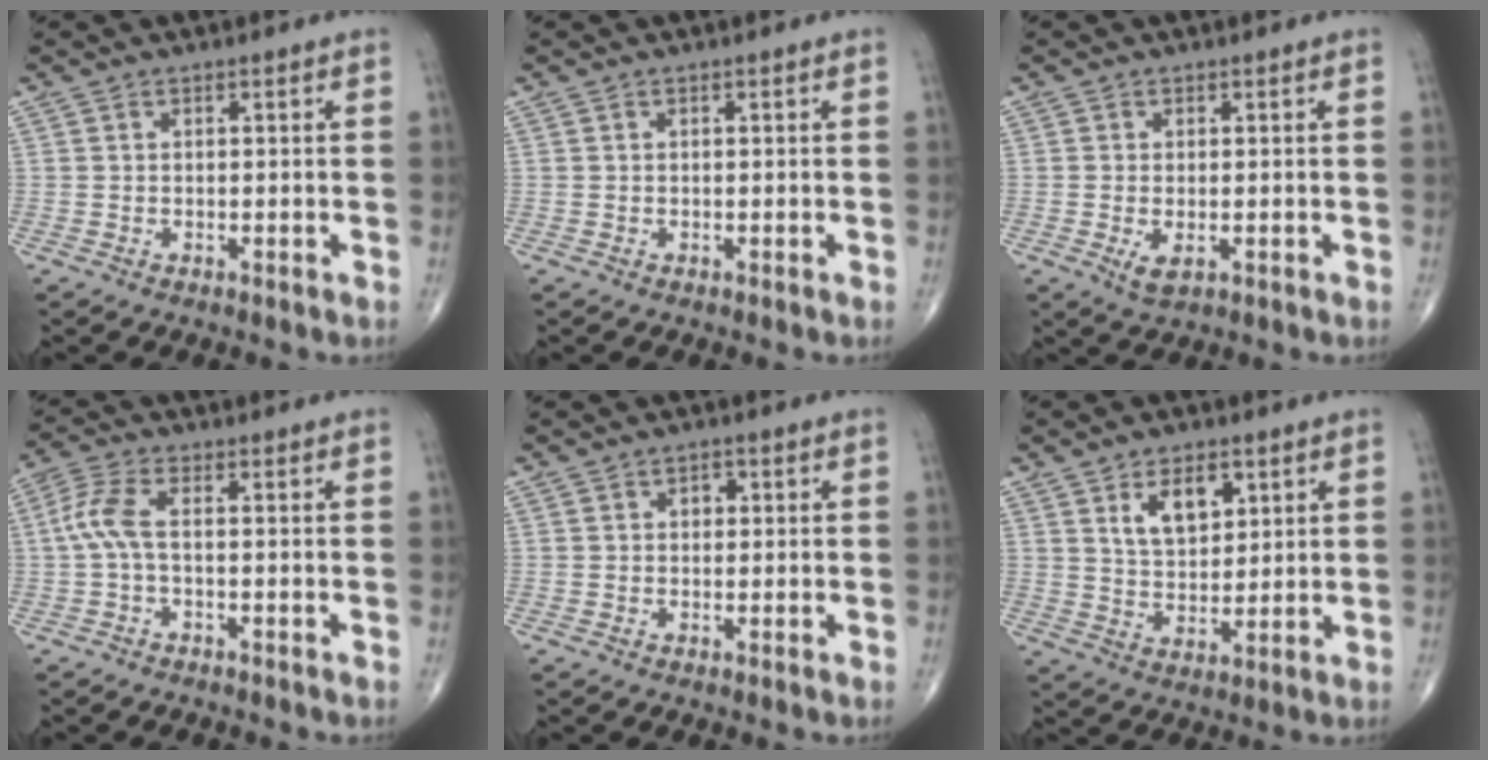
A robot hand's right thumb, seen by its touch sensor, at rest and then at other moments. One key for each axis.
{"total": 0.0}
{"total": 2.8, "fx": -0.8, "fy": 1.3, "fz": 2.3, "tx": -0.043, "ty": -0.008, "tz": -0.008}
{"total": 5.3, "fx": -0.4, "fy": 1.9, "fz": 4.9, "tx": -0.127, "ty": 0.016, "tz": -0.016}
{"total": 1.8, "fx": 0.3, "fy": 1.4, "fz": 1.0, "tx": -0.002, "ty": 0.003, "tz": 0.001}
{"total": 8.3, "fx": 3.7, "fy": 4.7, "fz": 5.7, "tx": -0.072, "ty": -0.024, "tz": 0.068}